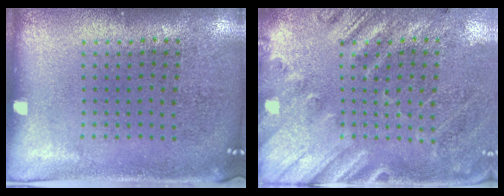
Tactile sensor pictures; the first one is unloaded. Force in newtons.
{"total": 2.5, "press": 1.8, "slide": 1.8}